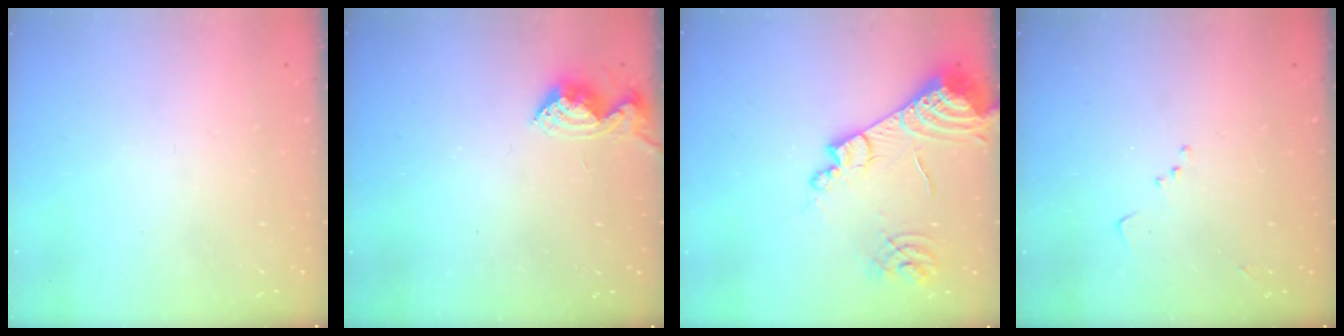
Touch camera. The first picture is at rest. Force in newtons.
{"total": 8.7, "press": 8.7, "slide": 0.5}
{"total": 17.3, "press": 17.2, "slide": 1.7}
{"total": 7.9, "press": 7.8, "slide": 0.9}